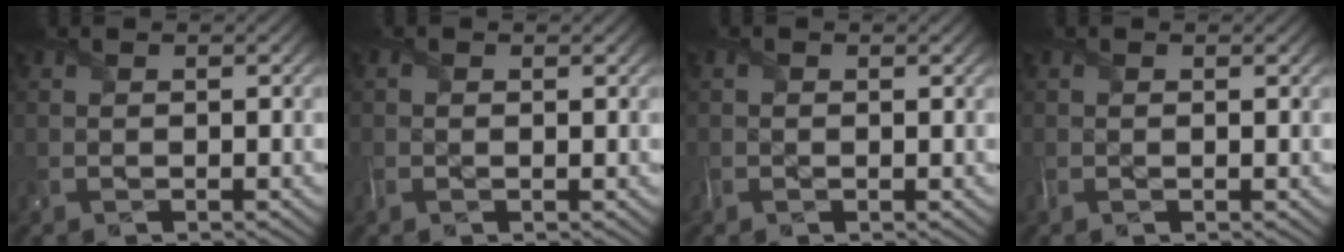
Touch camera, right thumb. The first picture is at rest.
{"total": 1.2, "force": [0.0, 0.8, 0.8], "torque": [-0.020, -0.003, 0.000]}
{"total": 1.1, "force": [0.2, 0.9, 0.6], "torque": [-0.014, -0.003, 0.003]}
{"total": 0.9, "force": [0.1, 0.4, 0.8], "torque": [-0.021, 0.000, 0.001]}